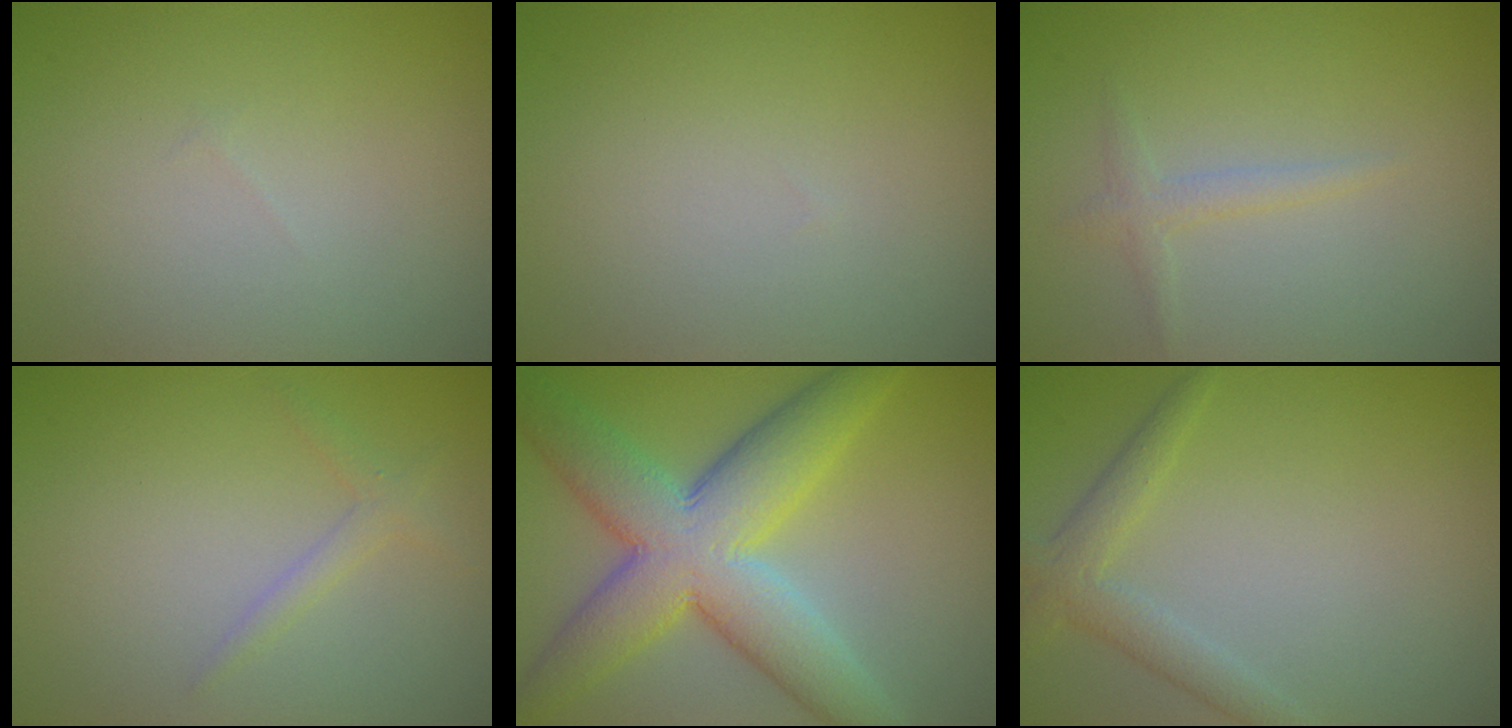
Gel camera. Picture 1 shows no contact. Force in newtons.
{"total": 0.0}
{"total": 1.3, "press": 1.3, "slide": 0.0}
{"total": 1.3, "press": 1.3, "slide": 0.1}
{"total": 10.1, "press": 10.1, "slide": 0.5}
{"total": 2.6, "press": 2.5, "slide": 0.1}